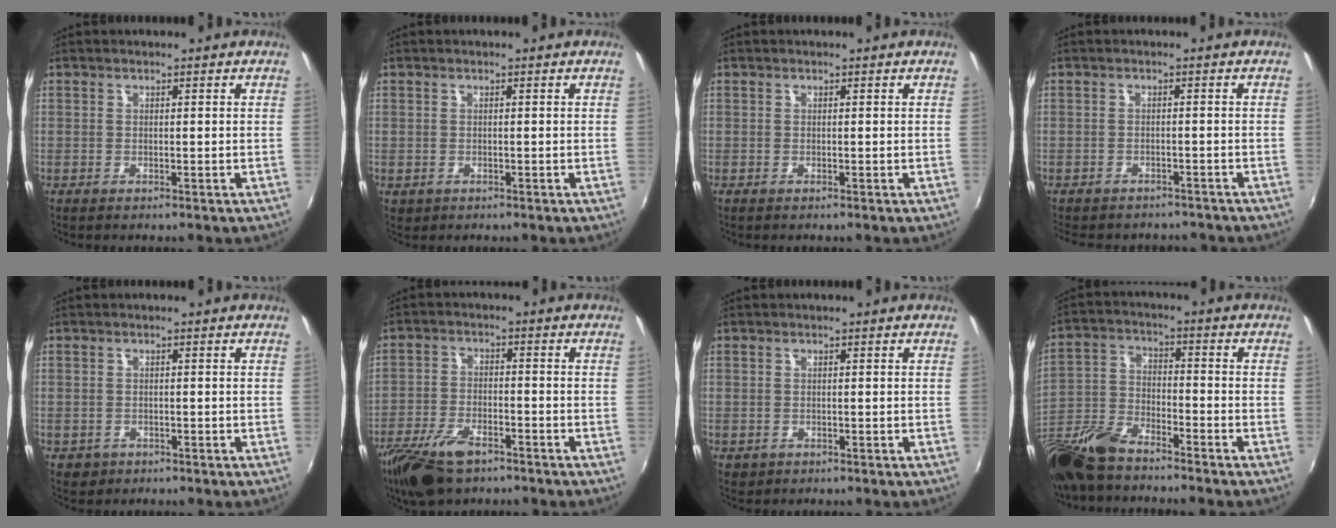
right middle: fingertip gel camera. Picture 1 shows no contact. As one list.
[{"total": 1.0, "force": [-0.2, 0.9, 0.3], "torque": [-0.005, -0.002, -0.003]}, {"total": 0.0}, {"total": 8.1, "force": [-7.1, 3.0, 2.6], "torque": [-0.065, -0.015, -0.098]}, {"total": 2.6, "force": [-0.9, 2.3, 0.8], "torque": [-0.022, -0.004, -0.010]}, {"total": 11.3, "force": [-7.8, 5.0, 6.6], "torque": [-0.160, -0.022, -0.148]}, {"total": 1.4, "force": [-0.3, 1.3, 0.5], "torque": [-0.009, -0.004, -0.005]}, {"total": 15.0, "force": [-11.8, 4.5, 8.1], "torque": [-0.185, -0.023, -0.235]}]